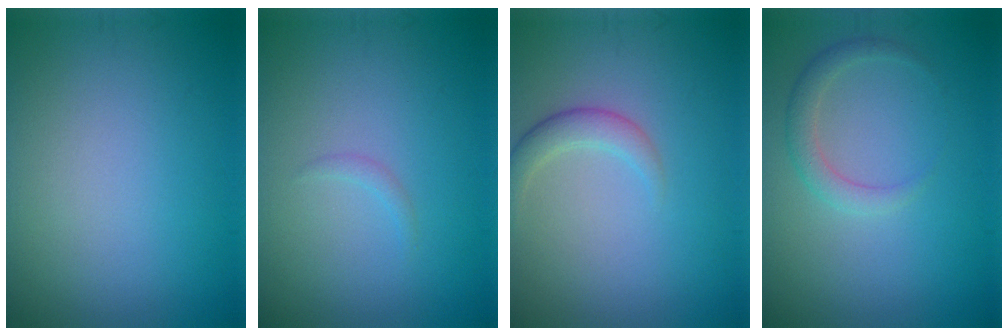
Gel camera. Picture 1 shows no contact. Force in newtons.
{"total": 0.7, "press": 0.6, "slide": 0.1}
{"total": 2.0, "press": 2.0, "slide": 0.1}
{"total": 1.9, "press": 1.9, "slide": 0.1}